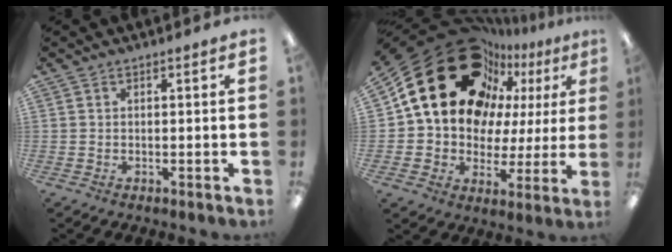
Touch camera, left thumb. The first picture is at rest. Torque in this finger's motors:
{"motor_torque": [0.90, 4.11, 2.25, -0.52, 0.24]}